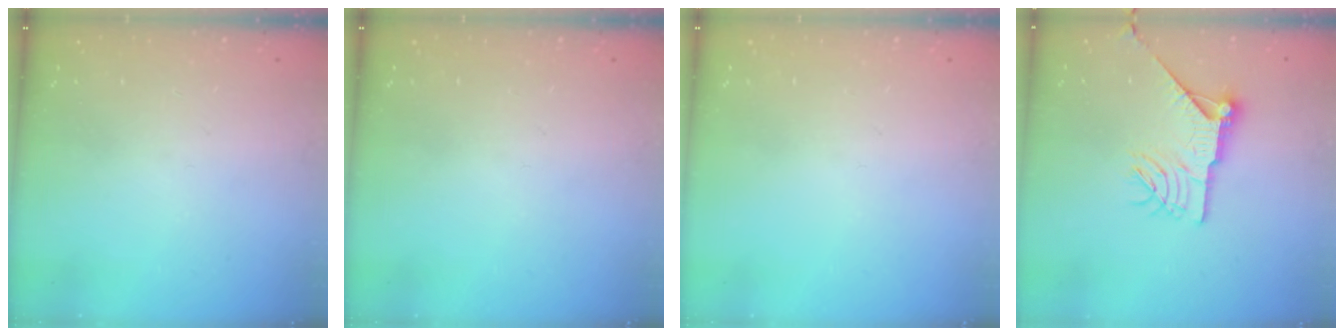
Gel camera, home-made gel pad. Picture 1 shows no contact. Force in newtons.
{"total": 0.0}
{"total": 0.0}
{"total": 12.6, "press": 12.6, "slide": 0.4}